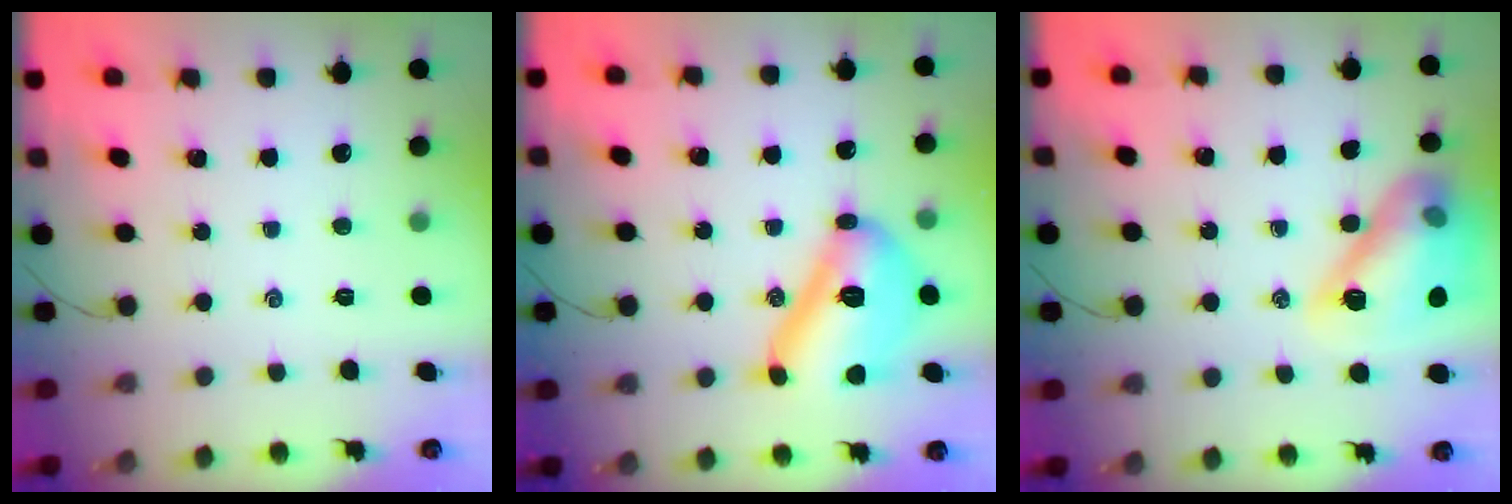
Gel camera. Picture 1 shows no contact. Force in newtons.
{"total": 17.7, "press": 17.7, "slide": 1.1}
{"total": 15.8, "press": 15.7, "slide": 1.7}